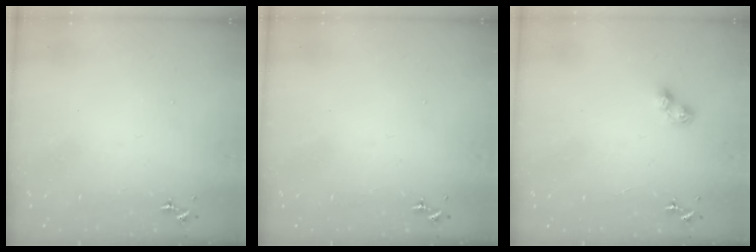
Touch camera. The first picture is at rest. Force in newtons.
{"total": 0.0}
{"total": 6.6, "press": 6.6, "slide": 0.7}